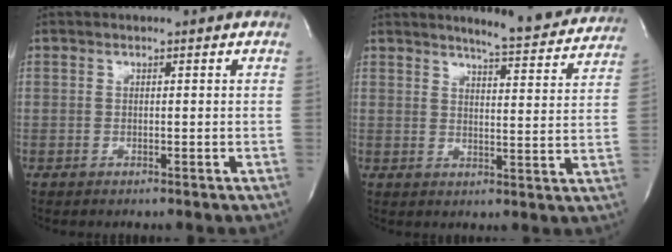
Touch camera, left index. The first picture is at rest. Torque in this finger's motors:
{"motor_torque": [0.03, -0.19, 0.14, 0.04]}